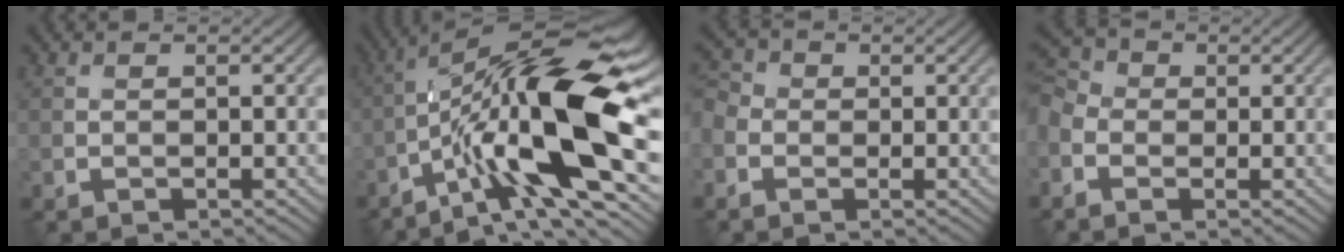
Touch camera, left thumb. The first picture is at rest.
{"total": 16.3, "force": [-3.7, 4.2, 15.3], "torque": [-0.252, 0.012, -0.069]}
{"total": 3.5, "force": [-1.1, 2.8, 1.7], "torque": [-0.045, 0.001, -0.028]}
{"total": 4.8, "force": [-1.3, 3.7, 2.8], "torque": [-0.081, -0.001, -0.034]}